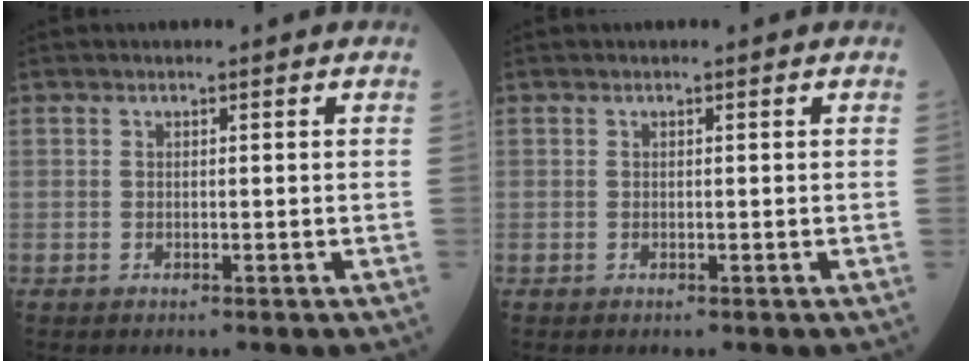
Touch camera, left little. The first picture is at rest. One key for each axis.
{"total": 0.0}